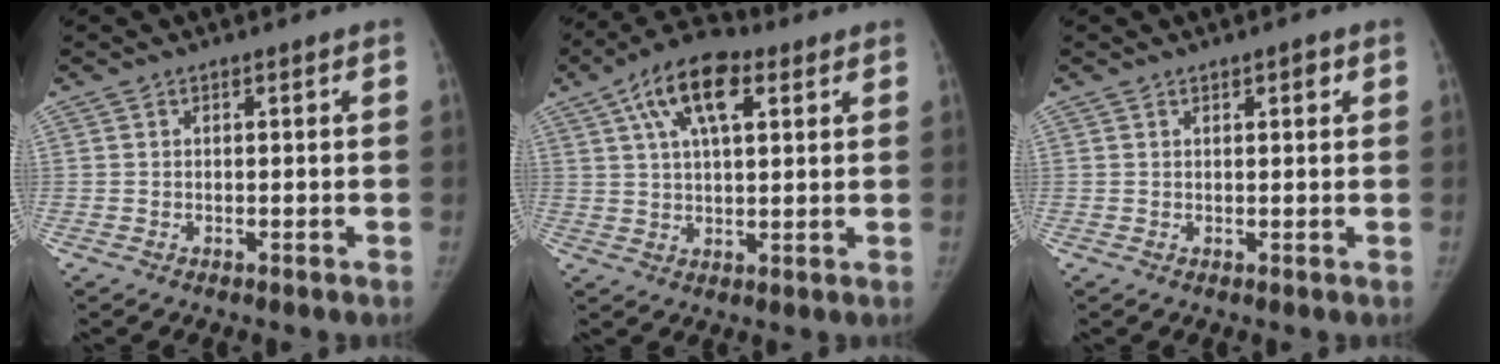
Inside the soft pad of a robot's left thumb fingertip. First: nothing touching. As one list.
[{"total": 12.4, "force": [5.3, 5.8, 9.6], "torque": [-0.154, 0.010, 0.085]}, {"total": 1.7, "force": [0.9, 0.6, 1.2], "torque": [-0.010, -0.001, 0.013]}]